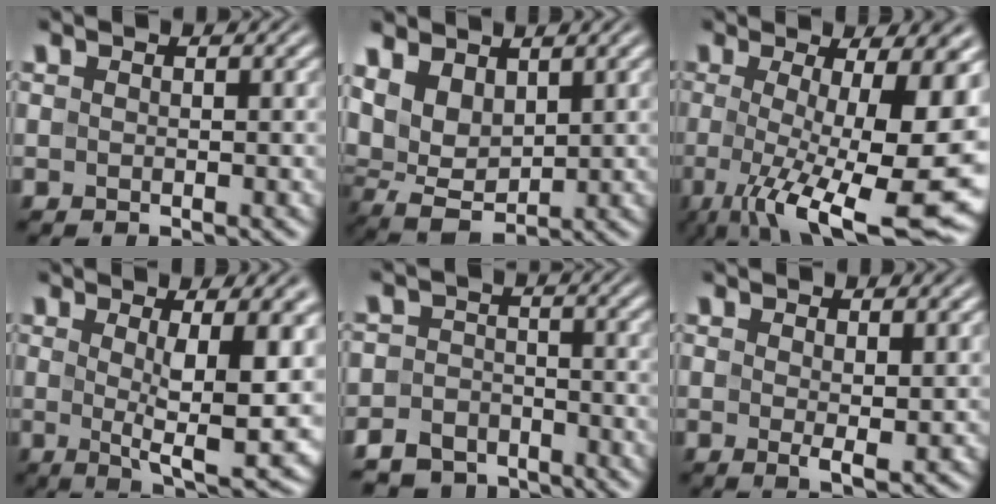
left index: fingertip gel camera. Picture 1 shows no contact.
{"total": 5.2, "force": [2.6, 2.9, 3.5], "torque": [-0.080, 0.002, 0.048]}
{"total": 14.7, "force": [-1.5, 4.3, 14.0], "torque": [-0.189, -0.011, -0.012]}
{"total": 10.6, "force": [0.8, 2.9, 10.2], "torque": [-0.148, -0.016, 0.018]}
{"total": 6.7, "force": [-5.2, 4.1, 0.5], "torque": [0.014, -0.009, -0.089]}
{"total": 2.1, "force": [0.9, 0.5, 1.8], "torque": [-0.028, -0.010, 0.017]}